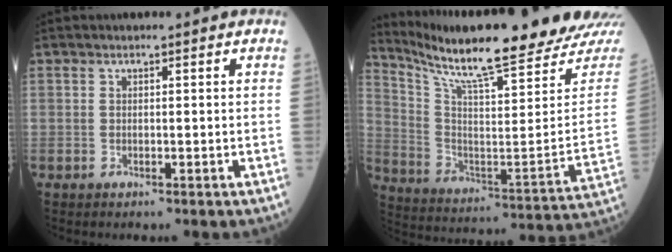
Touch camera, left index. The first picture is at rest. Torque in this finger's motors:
{"motor_torque": [0.39, -0.62, 0.35, 0.12]}